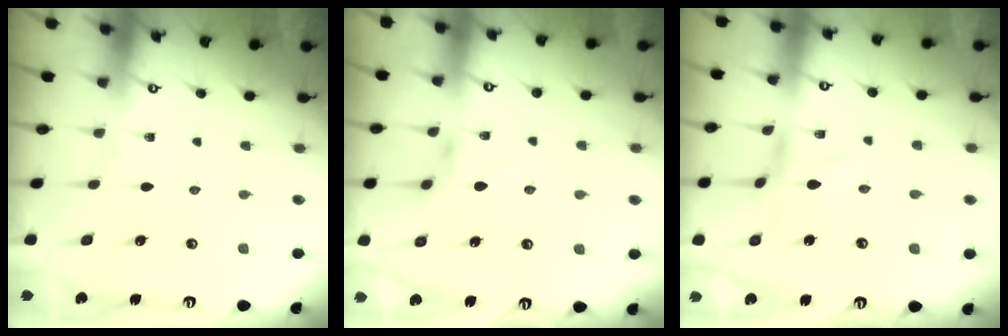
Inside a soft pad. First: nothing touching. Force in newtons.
{"total": 3.0, "press": 2.9, "slide": 0.5}
{"total": 0.5, "press": 0.5, "slide": 0.2}